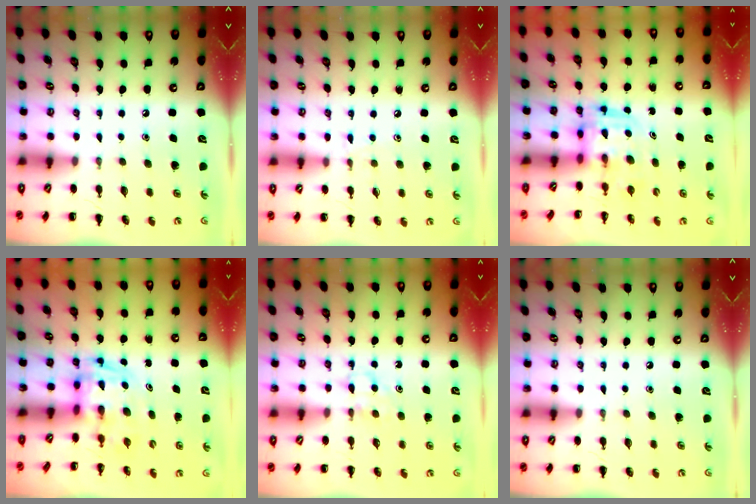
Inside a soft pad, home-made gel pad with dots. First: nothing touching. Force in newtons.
{"total": 5.4, "press": 5.0, "slide": 2.2}
{"total": 3.0, "press": 3.0, "slide": 0.3}
{"total": 2.6, "press": 2.6, "slide": 0.5}
{"total": 3.5, "press": 3.3, "slide": 1.1}
{"total": 0.0}